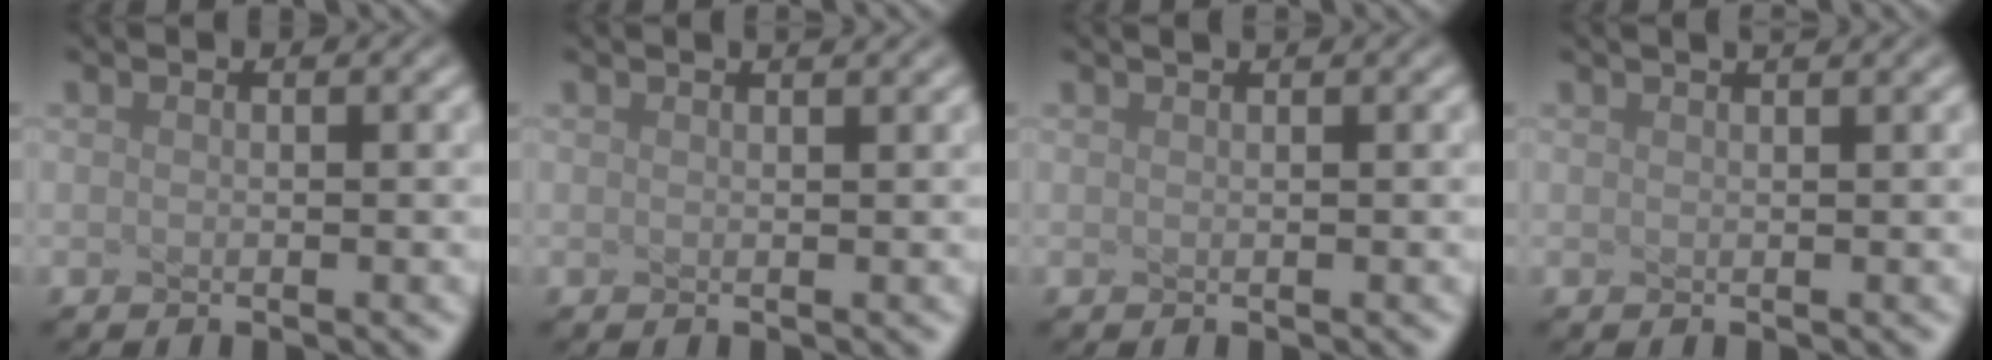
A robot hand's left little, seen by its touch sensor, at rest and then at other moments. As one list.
[{"total": 1.6, "force": [1.2, 0.6, 1.0], "torque": [-0.004, 0.010, -0.004]}, {"total": 1.2, "force": [0.9, 0.4, 0.8], "torque": [-0.004, 0.002, -0.002]}, {"total": 2.5, "force": [1.7, 1.0, 1.6], "torque": [0.002, 0.015, -0.010]}]